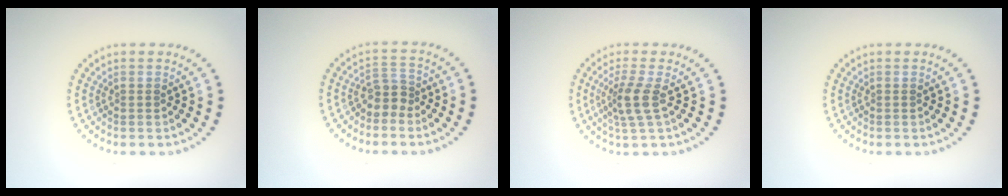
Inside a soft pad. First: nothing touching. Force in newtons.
{"total": 2.1, "press": 1.6, "slide": 1.4}
{"total": 2.9, "press": 2.1, "slide": 1.9}
{"total": 0.0}